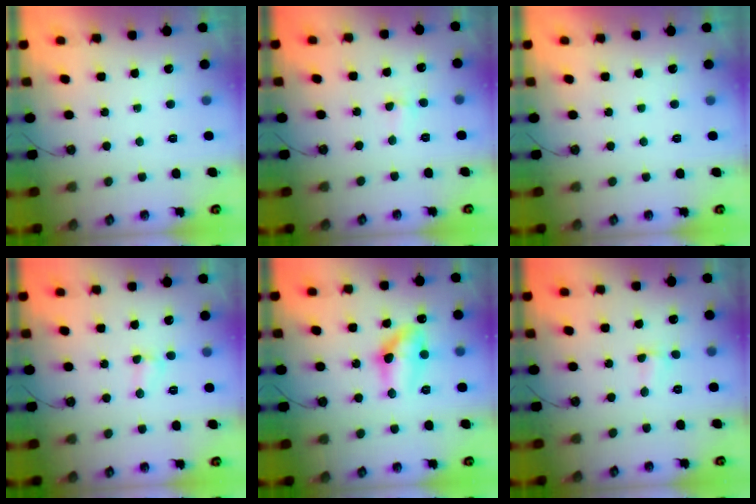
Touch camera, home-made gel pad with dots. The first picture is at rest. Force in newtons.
{"total": 2.0, "press": 1.9, "slide": 0.5}
{"total": 0.0}
{"total": 2.5, "press": 2.5, "slide": 0.5}
{"total": 11.2, "press": 11.2, "slide": 0.7}
{"total": 2.0, "press": 1.9, "slide": 0.5}